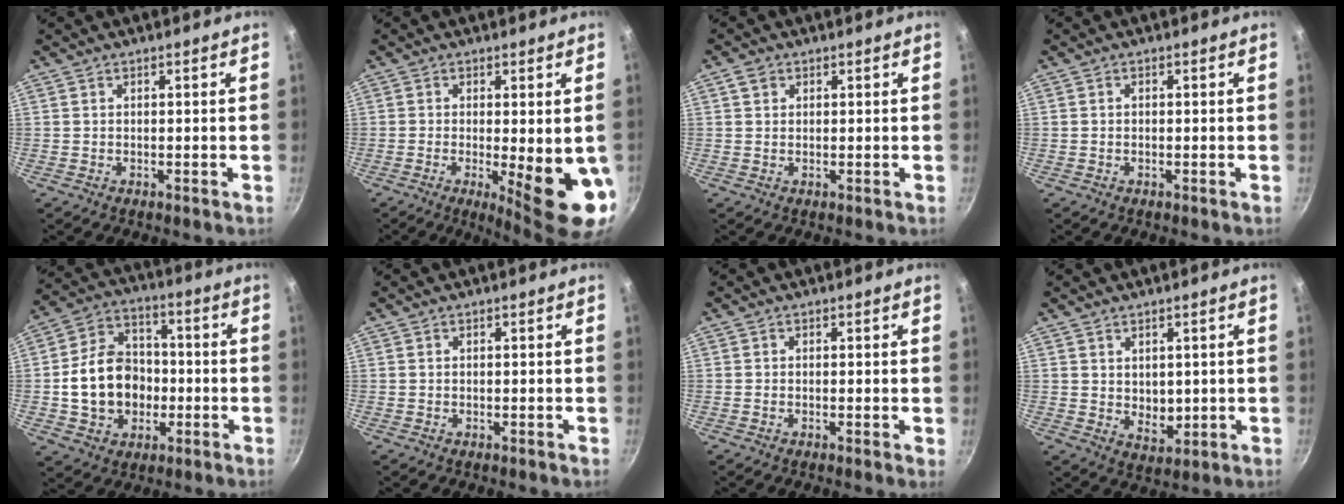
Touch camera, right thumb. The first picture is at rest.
{"total": 15.3, "force": [-3.4, 3.6, 14.5], "torque": [-0.182, -0.013, -0.036]}
{"total": 1.8, "force": [0.7, 1.5, 0.7], "torque": [-0.009, 0.000, 0.011]}
{"total": 0.5, "force": [-0.1, 0.4, 0.3], "torque": [-0.004, 0.004, -0.002]}
{"total": 14.9, "force": [-1.8, 11.9, 8.8], "torque": [-0.126, 0.036, -0.027]}
{"total": 0.0}
{"total": 0.7, "force": [-0.1, 0.1, 0.7], "torque": [-0.010, -0.002, -0.005]}
{"total": 4.2, "force": [1.2, 3.0, 2.7], "torque": [-0.028, -0.015, 0.030]}